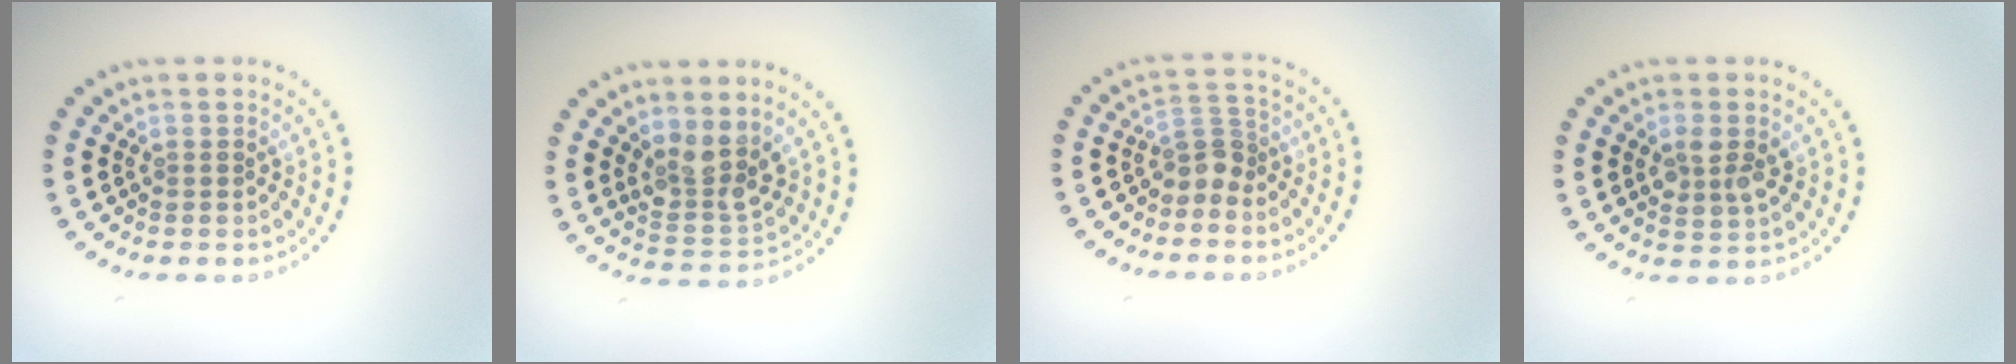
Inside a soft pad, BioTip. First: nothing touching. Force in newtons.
{"total": 3.6, "press": 3.2, "slide": 1.5}
{"total": 2.4, "press": 1.7, "slide": 1.6}
{"total": 2.4, "press": 2.4, "slide": 0.4}